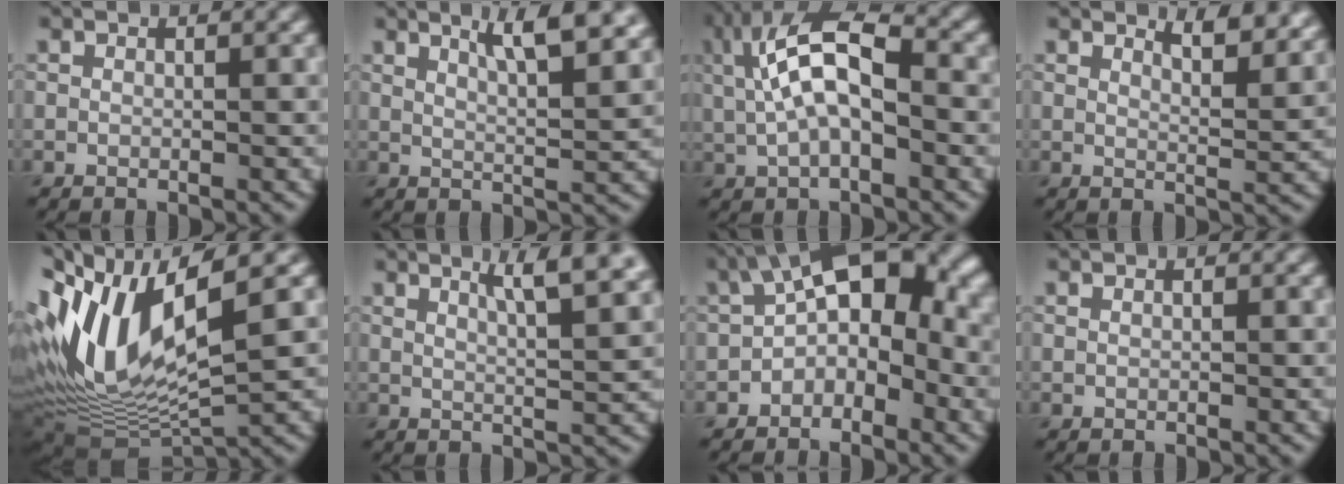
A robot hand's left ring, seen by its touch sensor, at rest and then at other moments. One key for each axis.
{"total": 6.4, "fx": 3.9, "fy": 1.6, "fz": 4.8, "tx": -0.055, "ty": 0.019, "tz": 0.047}
{"total": 7.9, "fx": 1.2, "fy": 3.4, "fz": 7.0, "tx": -0.133, "ty": 0.018, "tz": 0.011}
{"total": 4.9, "fx": 3.8, "fy": 1.5, "fz": 2.6, "tx": -0.029, "ty": 0.010, "tz": 0.037}
{"total": 13.0, "fx": 1.6, "fy": 5.1, "fz": 11.9, "tx": -0.249, "ty": 0.000, "tz": 0.032}
{"total": 6.1, "fx": 3.6, "fy": 1.4, "fz": 4.7, "tx": -0.049, "ty": 0.020, "tz": 0.040}
{"total": 7.7, "fx": -0.5, "fy": 4.4, "fz": 6.3, "tx": -0.085, "ty": 0.028, "tz": -0.025}
{"total": 0.0}